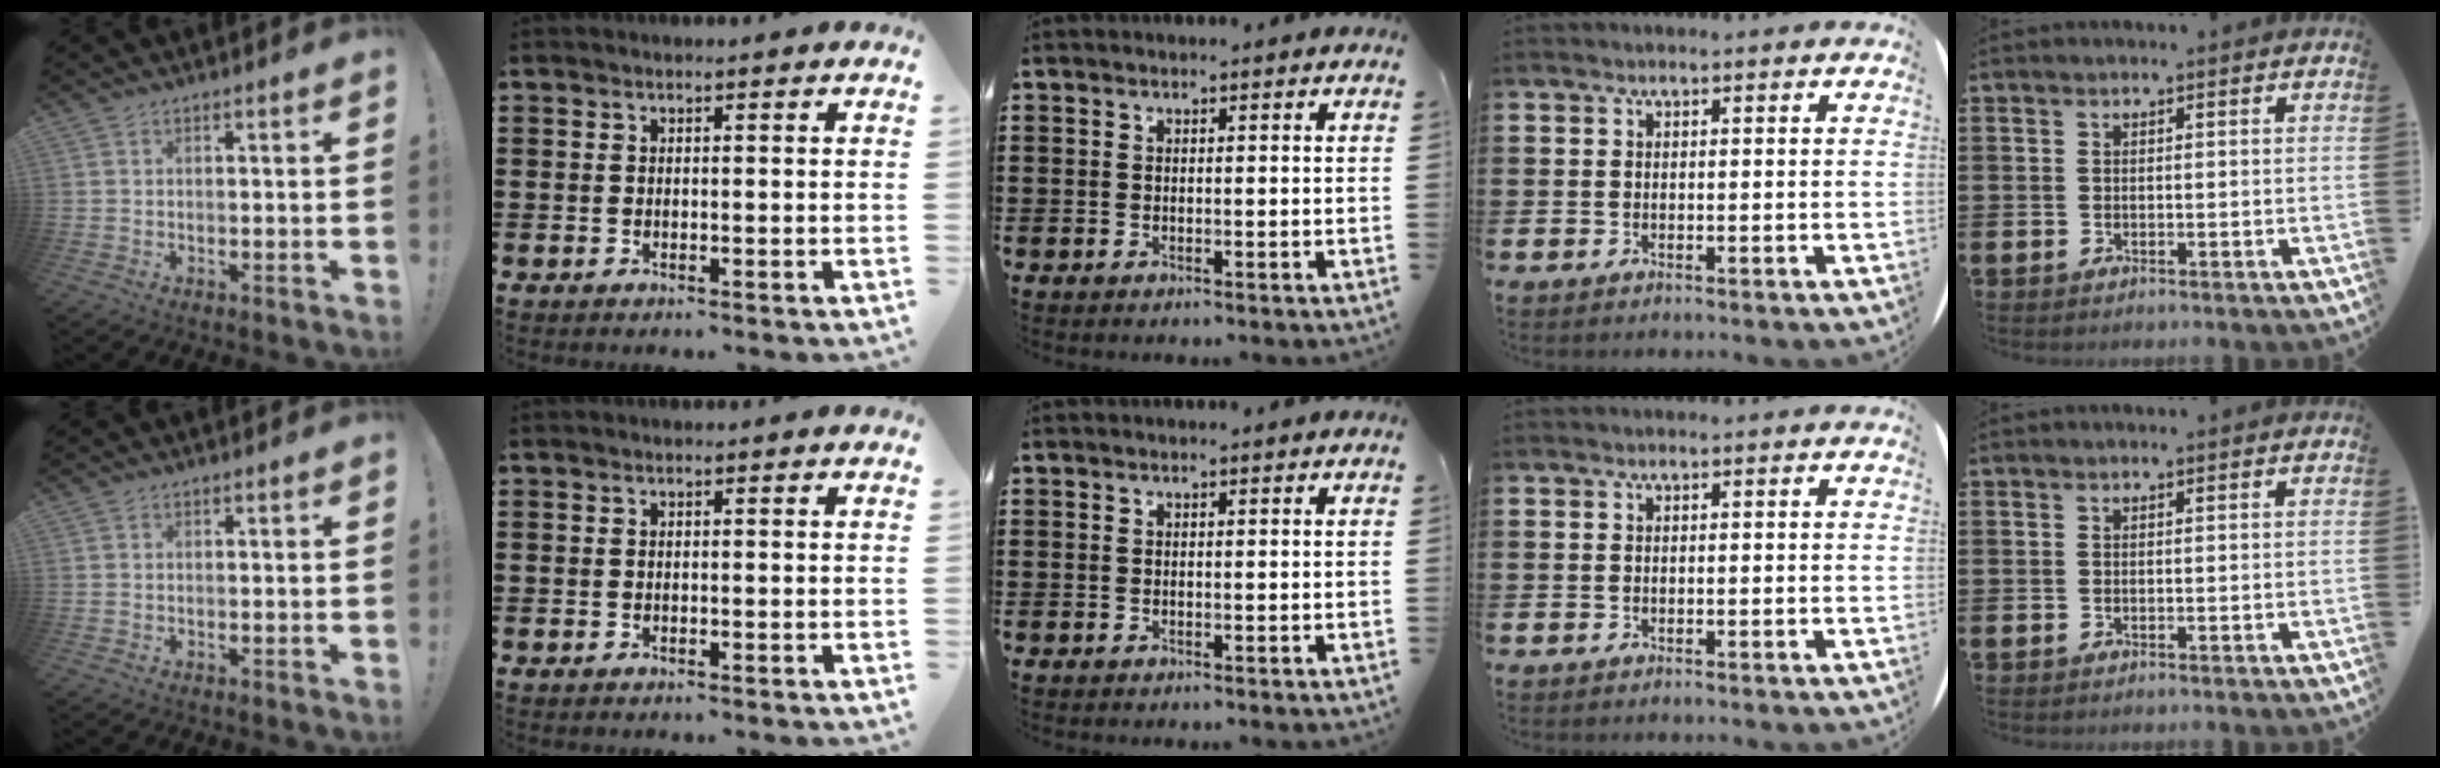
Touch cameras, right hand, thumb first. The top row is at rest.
{}